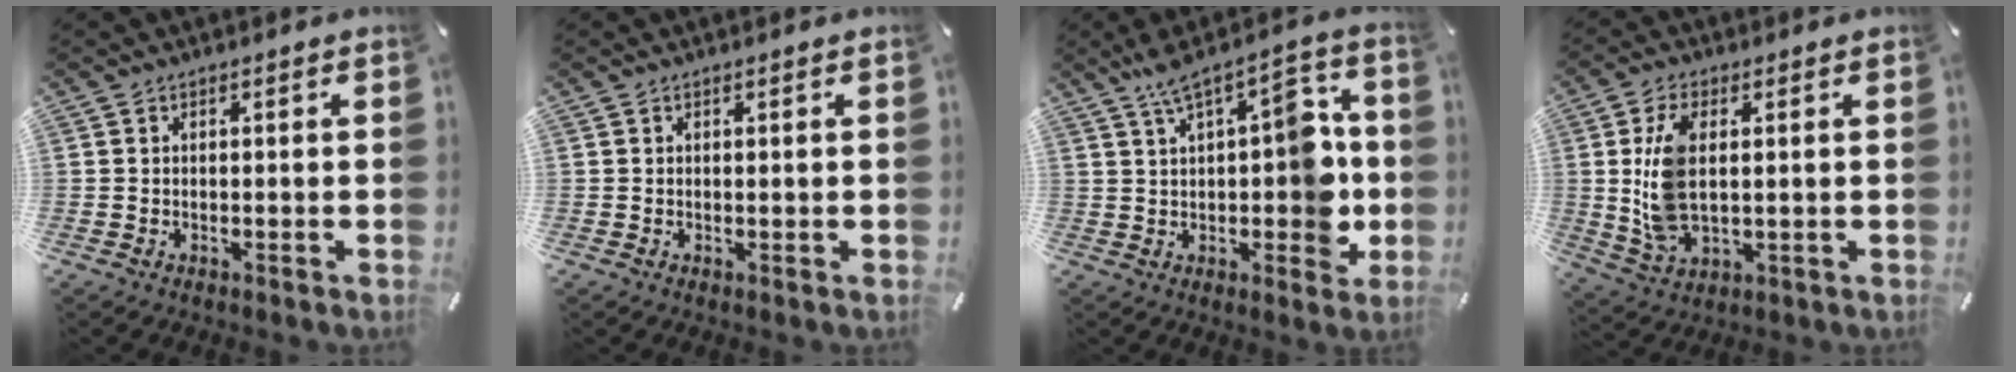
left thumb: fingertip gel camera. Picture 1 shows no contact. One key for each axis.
{"total": 0.0}
{"total": 13.2, "fx": 1.5, "fy": 6.5, "fz": 11.4, "tx": -0.144, "ty": -0.002, "tz": 0.026}
{"total": 11.0, "fx": 1.5, "fy": 5.8, "fz": 9.2, "tx": -0.217, "ty": -0.007, "tz": 0.024}